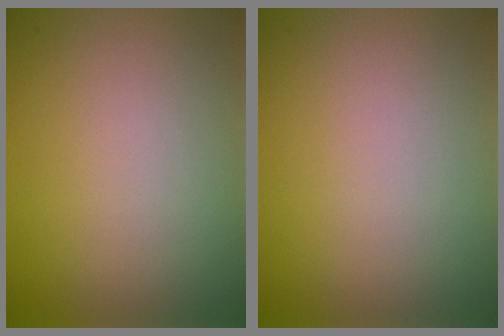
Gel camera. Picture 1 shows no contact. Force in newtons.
{"total": 0.0}